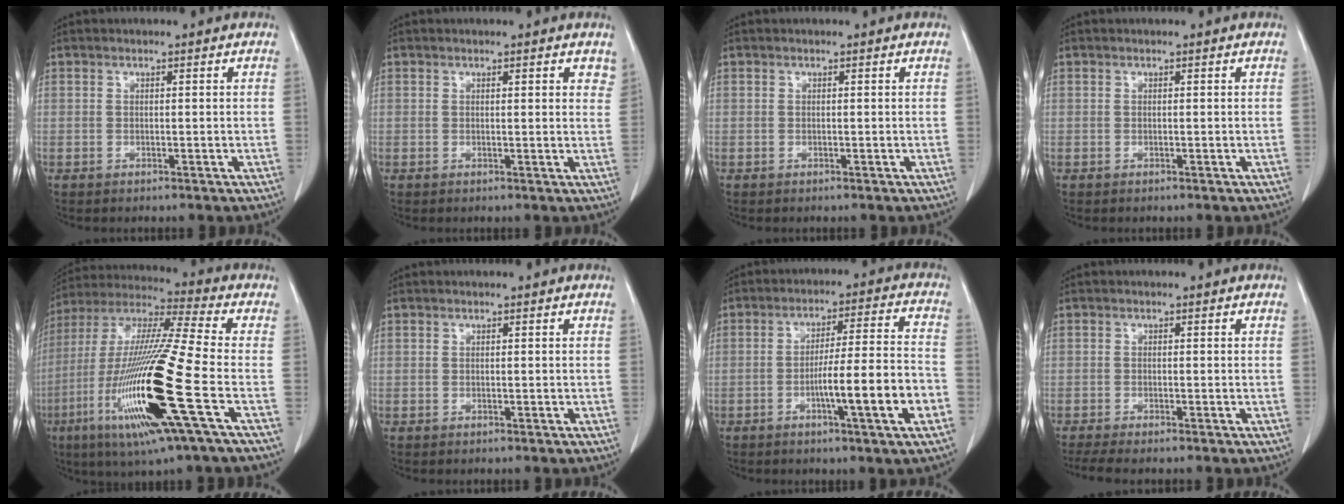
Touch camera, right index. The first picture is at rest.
{"total": 2.6, "force": [1.9, 0.8, 1.6], "torque": [-0.011, -0.002, 0.014]}
{"total": 0.0}
{"total": 0.0}
{"total": 22.4, "force": [-7.0, 0.2, 21.2], "torque": [-0.442, -0.036, -0.140]}
{"total": 0.0}
{"total": 11.9, "force": [-4.1, -0.1, 11.2], "torque": [-0.174, 0.003, -0.063]}
{"total": 4.2, "force": [-3.5, 0.1, 2.3], "torque": [-0.035, -0.010, -0.059]}